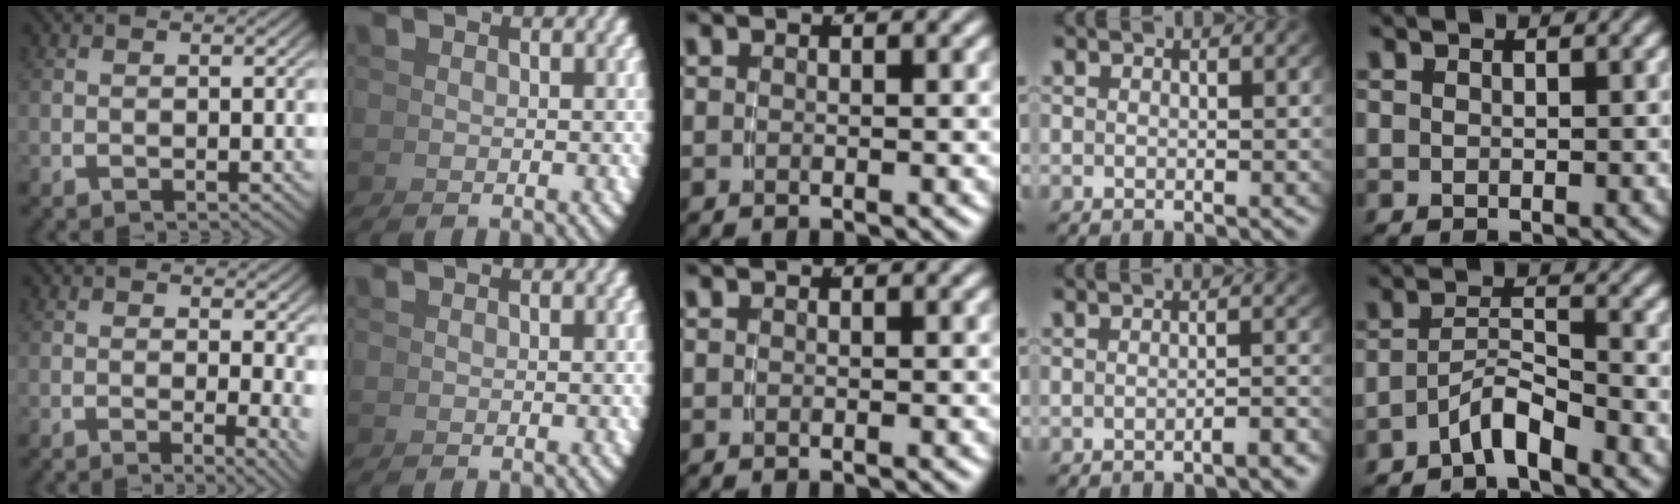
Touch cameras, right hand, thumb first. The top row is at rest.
{"thumb": {"total": 2.8, "force": [0.7, 1.1, 2.5], "torque": [-0.019, -0.011, 0.008]}, "ring": {"total": 1.3, "force": [-1.2, -0.1, 0.6], "torque": [-0.007, 0.001, -0.022]}, "little": {"total": 3.6, "force": [-2.7, 1.0, 2.2], "torque": [-0.031, -0.011, -0.043]}}